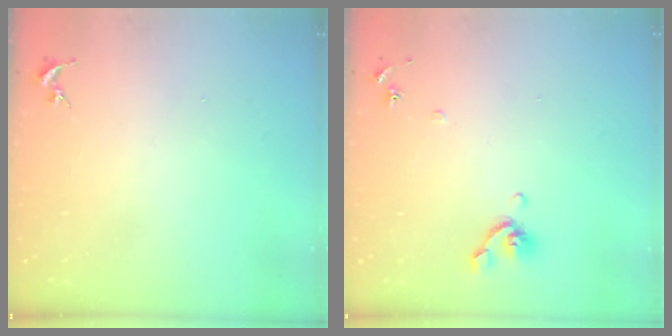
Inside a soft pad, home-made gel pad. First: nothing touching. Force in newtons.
{"total": 7.8, "press": 7.6, "slide": 1.6}